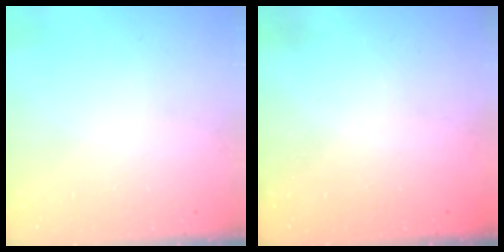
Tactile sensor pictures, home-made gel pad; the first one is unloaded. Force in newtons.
{"total": 2.4, "press": 2.2, "slide": 0.8}